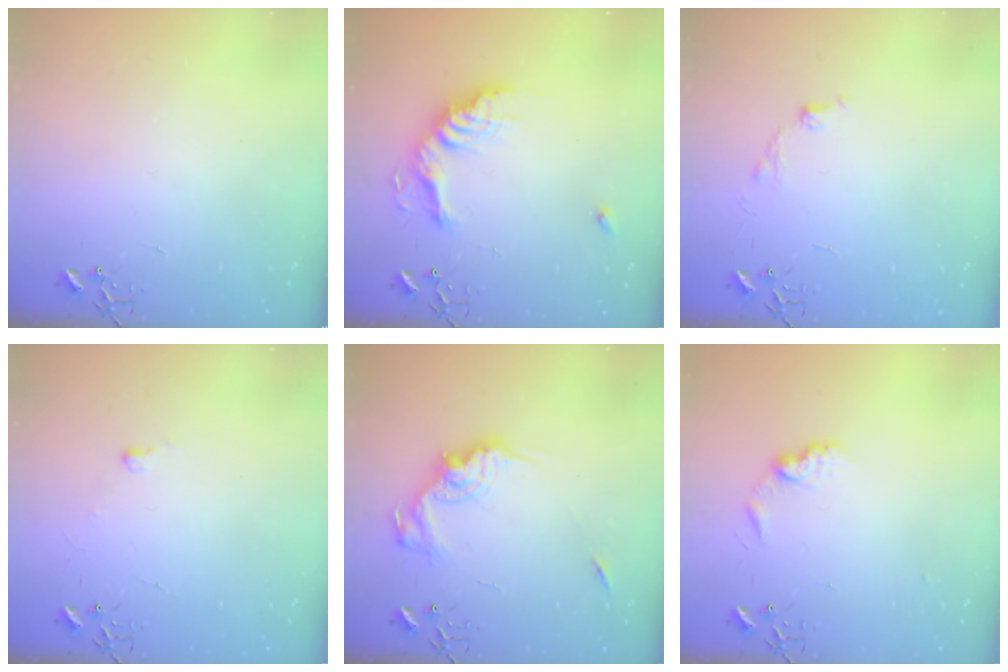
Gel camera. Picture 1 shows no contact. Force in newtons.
{"total": 17.3, "press": 17.2, "slide": 1.5}
{"total": 6.7, "press": 6.7, "slide": 0.9}
{"total": 4.0, "press": 4.0, "slide": 0.6}
{"total": 14.8, "press": 14.8, "slide": 0.8}
{"total": 8.4, "press": 8.4, "slide": 0.3}